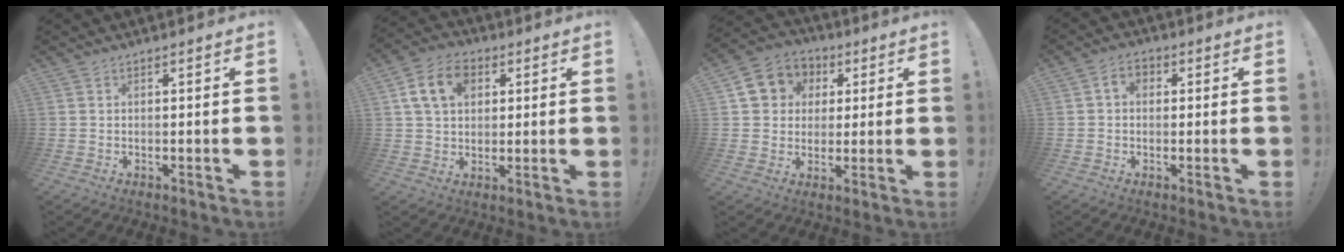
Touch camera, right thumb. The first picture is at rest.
{"total": 11.6, "force": [3.8, 8.5, 7.0], "torque": [-0.111, 0.007, 0.075]}
{"total": 10.2, "force": [2.6, 9.2, 3.5], "torque": [-0.045, -0.004, 0.056]}
{"total": 3.8, "force": [0.5, 2.8, 2.4], "torque": [-0.029, 0.001, 0.008]}